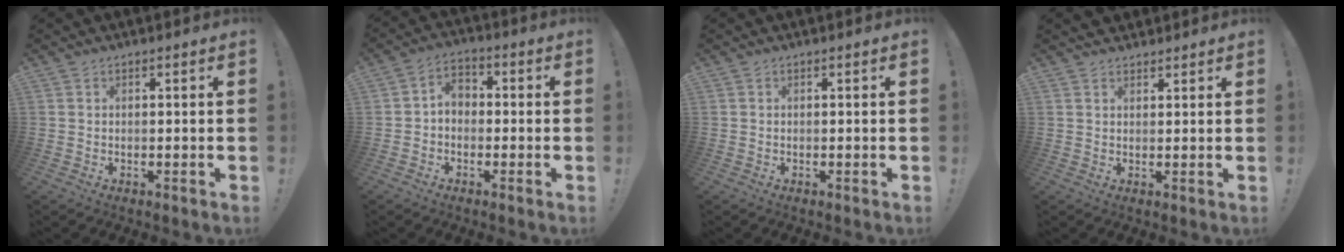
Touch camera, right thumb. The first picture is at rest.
{"total": 4.6, "force": [-0.9, 3.6, 2.7], "torque": [-0.057, 0.016, -0.013]}
{"total": 0.0}
{"total": 1.0, "force": [0.8, 0.6, -0.1], "torque": [0.009, -0.005, 0.014]}